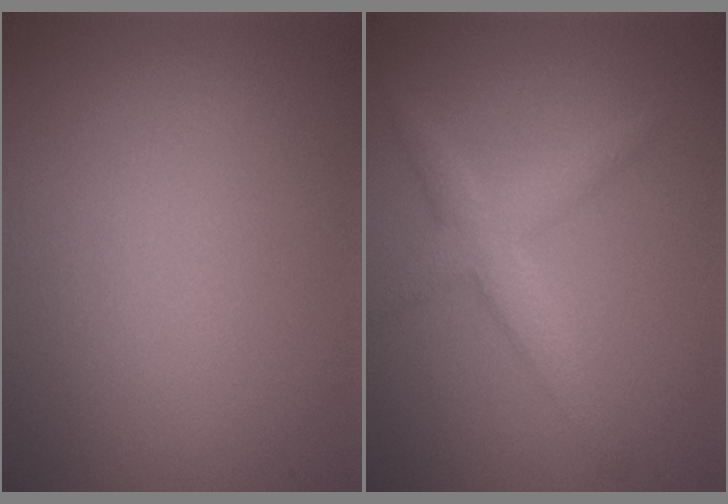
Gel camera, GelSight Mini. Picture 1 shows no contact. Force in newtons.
{"total": 3.3, "press": 3.3, "slide": 0.1}